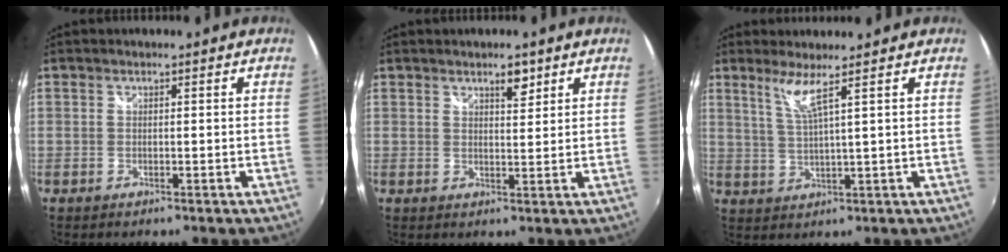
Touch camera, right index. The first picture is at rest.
{"total": 3.1, "force": [2.1, 1.1, 1.9], "torque": [-0.026, 0.004, 0.034]}
{"total": 4.2, "force": [2.7, -0.9, 3.0], "torque": [-0.063, -0.010, 0.054]}